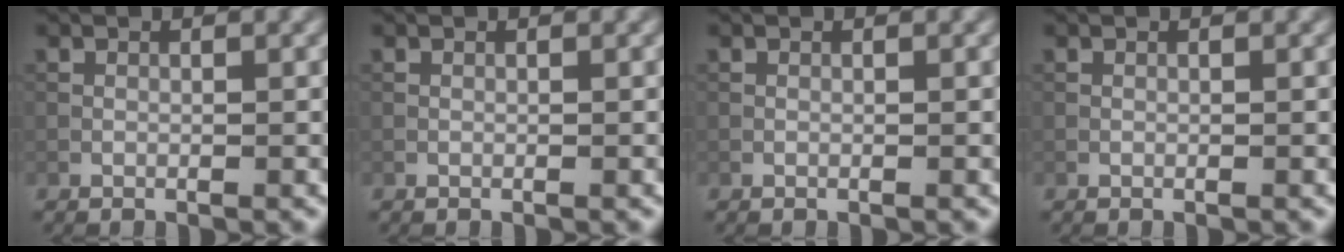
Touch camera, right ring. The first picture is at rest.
{"total": 0.0}
{"total": 0.0}
{"total": 0.0}